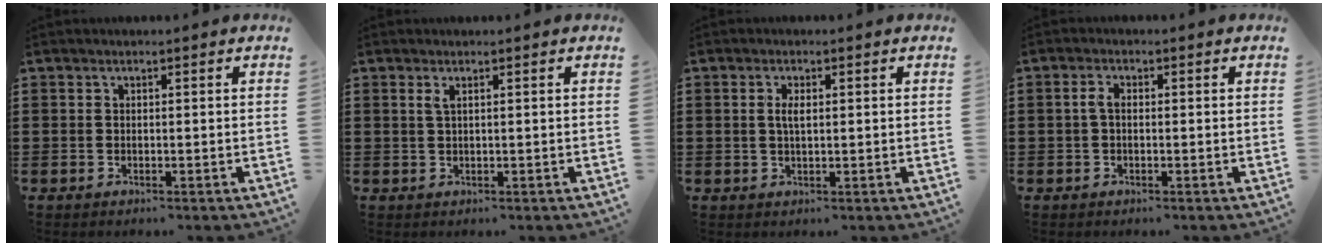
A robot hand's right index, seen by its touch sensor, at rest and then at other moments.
{"total": 1.0, "force": [0.4, 0.1, 0.9], "torque": [-0.020, 0.003, 0.007]}
{"total": 2.2, "force": [0.3, 0.8, 2.0], "torque": [-0.041, 0.004, 0.004]}
{"total": 2.0, "force": [-0.1, 1.0, 1.7], "torque": [-0.043, -0.001, -0.006]}